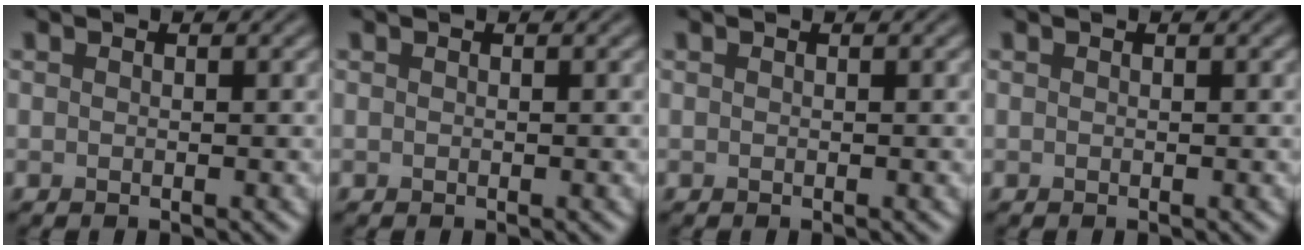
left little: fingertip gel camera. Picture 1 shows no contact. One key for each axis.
{"total": 0.0}
{"total": 0.0}
{"total": 0.0}